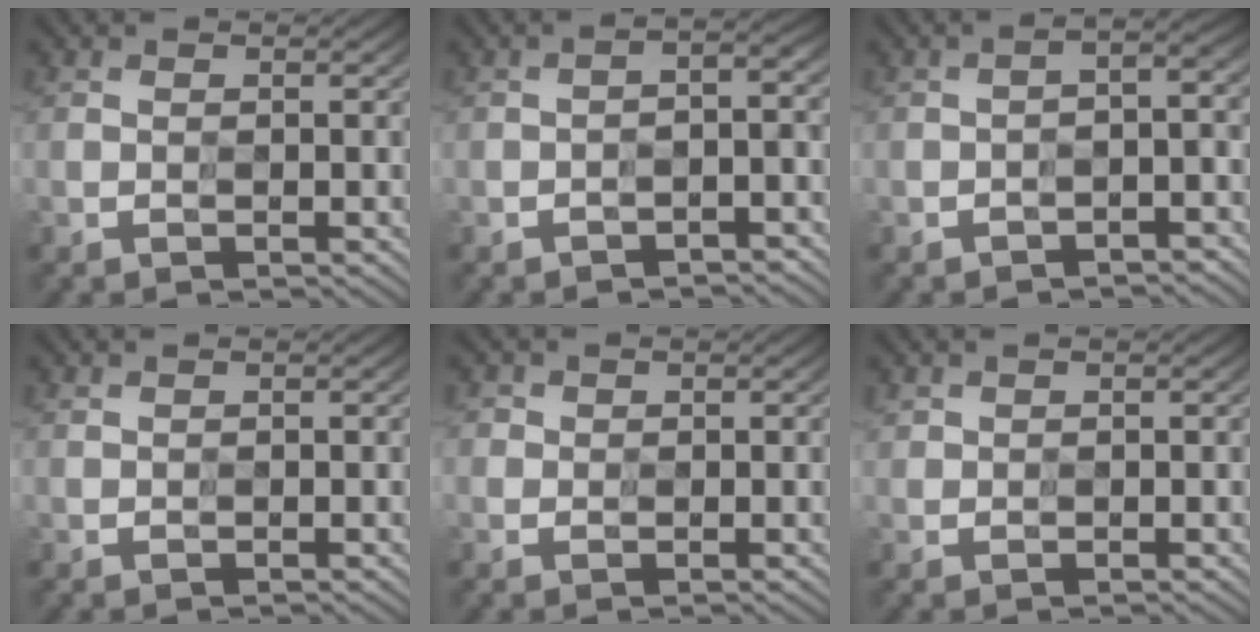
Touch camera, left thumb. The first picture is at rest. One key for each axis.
{"total": 6.3, "fx": -3.8, "fy": 2.1, "fz": 4.6, "tx": -0.053, "ty": 0.003, "tz": -0.050}
{"total": 7.1, "fx": -4.0, "fy": 2.3, "fz": 5.3, "tx": -0.064, "ty": 0.001, "tz": -0.051}
{"total": 0.5, "fx": 0.5, "fy": 0.1, "fz": 0.1, "tx": -0.007, "ty": 0.002, "tz": 0.013}
{"total": 2.0, "fx": 1.0, "fy": 1.7, "fz": 0.1, "tx": -0.006, "ty": -0.001, "tz": 0.015}
{"total": 1.4, "fx": 1.2, "fy": 0.8, "fz": 0.1, "tx": -0.010, "ty": 0.001, "tz": 0.027}